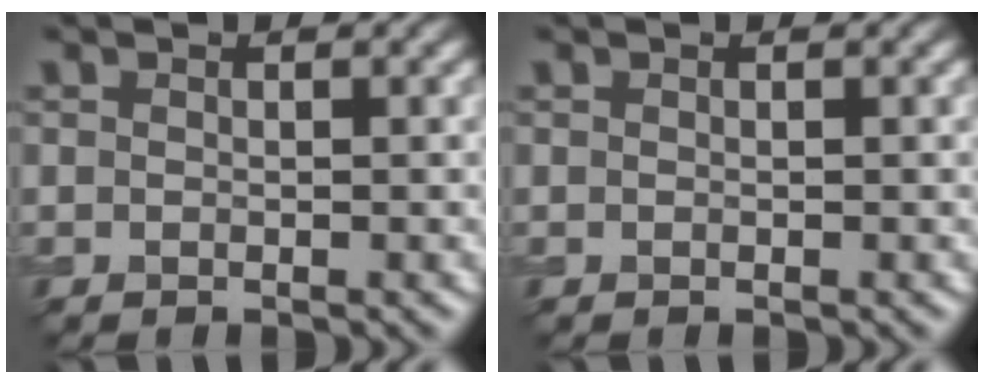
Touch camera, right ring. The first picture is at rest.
{"total": 0.0}